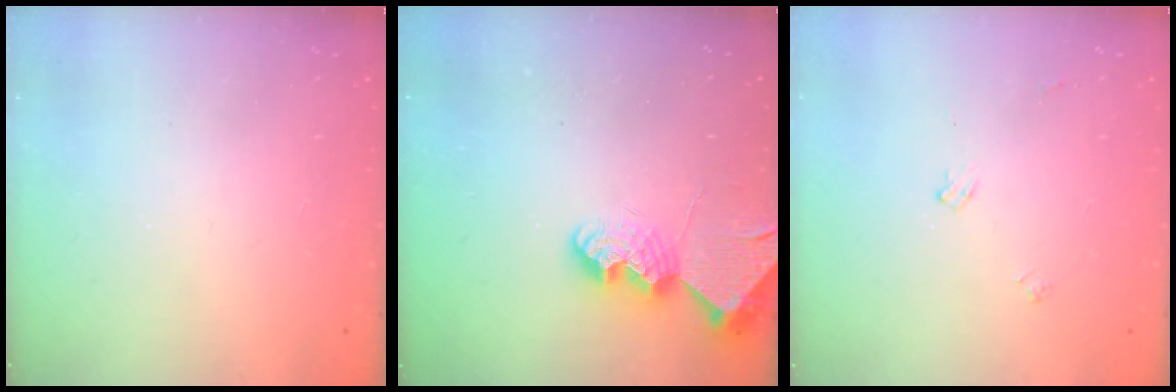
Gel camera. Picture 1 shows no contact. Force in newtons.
{"total": 9.1, "press": 9.0, "slide": 0.7}
{"total": 4.3, "press": 4.2, "slide": 0.7}